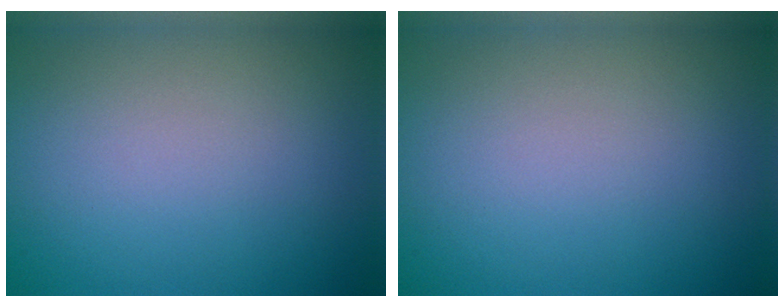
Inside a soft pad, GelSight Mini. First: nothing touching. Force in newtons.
{"total": 0.0}